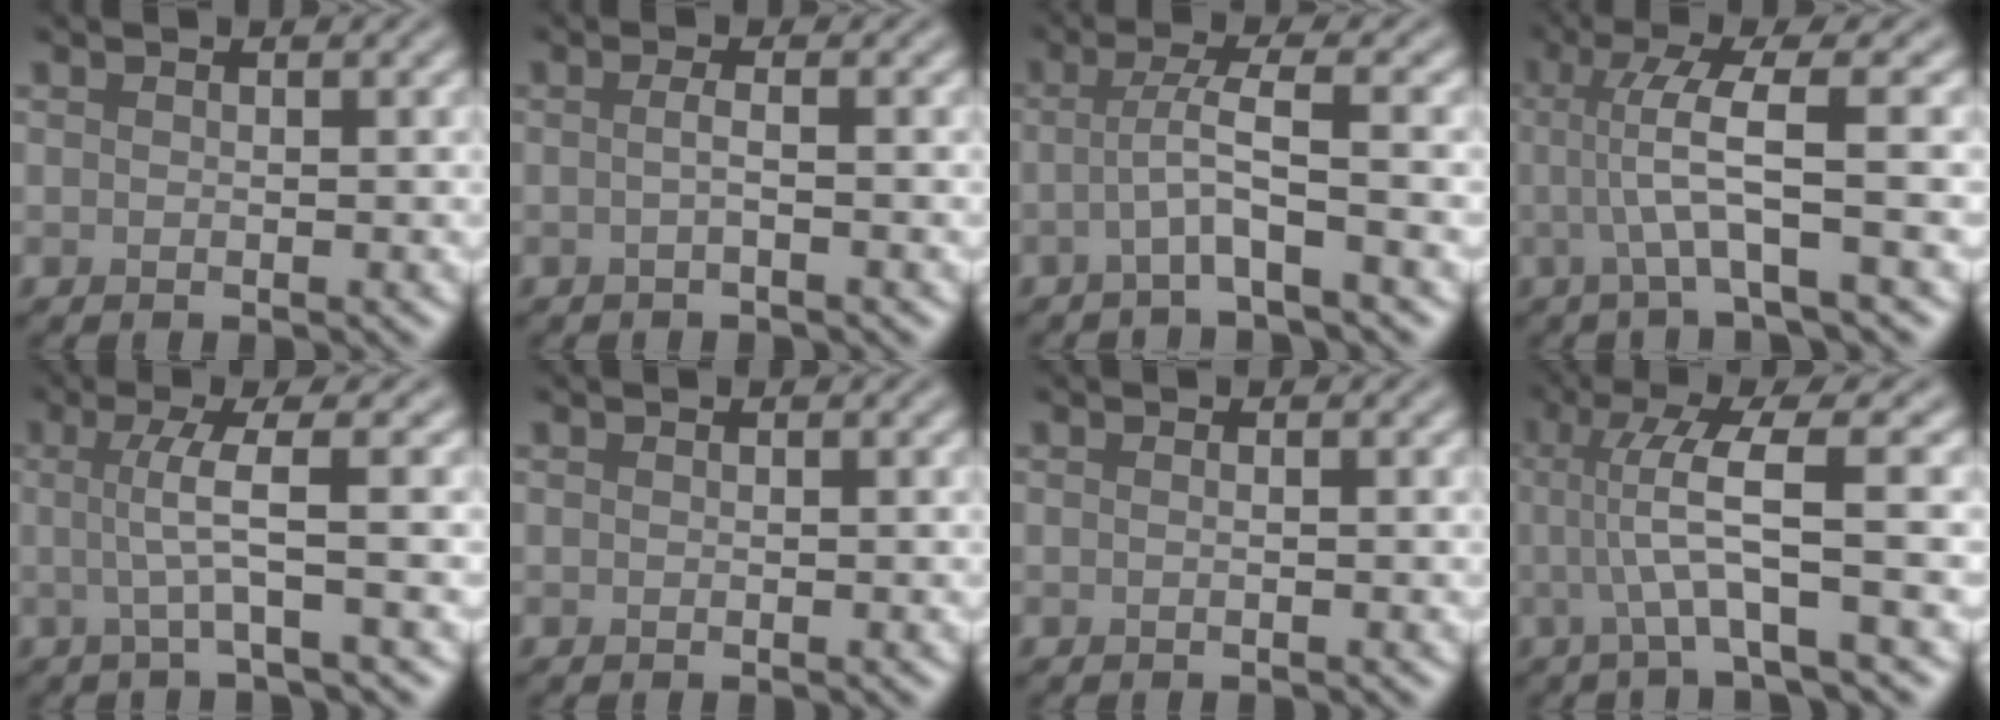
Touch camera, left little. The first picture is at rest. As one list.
[{"total": 1.4, "force": [-0.2, 0.4, 1.3], "torque": [-0.018, -0.002, -0.009]}, {"total": 3.4, "force": [-0.8, 0.3, 3.3], "torque": [-0.062, 0.006, -0.024]}, {"total": 5.3, "force": [0.1, 0.7, 5.2], "torque": [-0.095, 0.003, -0.001]}, {"total": 3.9, "force": [0.1, 0.6, 3.8], "torque": [-0.067, 0.001, -0.008]}, {"total": 0.0}, {"total": 0.6, "force": [0.0, 0.2, 0.6], "torque": [-0.008, -0.004, -0.006]}, {"total": 5.6, "force": [0.1, 0.7, 5.6], "torque": [-0.102, 0.004, 0.001]}]